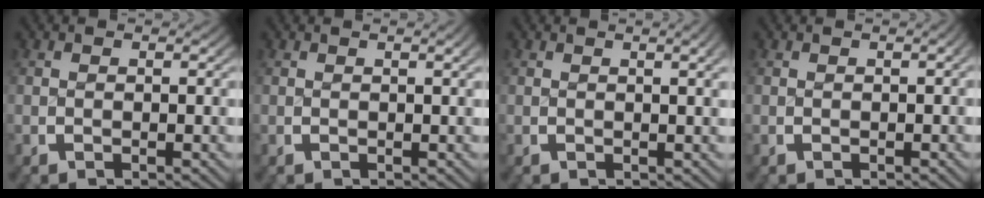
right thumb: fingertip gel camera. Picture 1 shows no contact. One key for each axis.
{"total": 0.6, "fx": 0.3, "fy": 0.0, "fz": 0.6, "tx": -0.008, "ty": 0.002, "tz": 0.005}
{"total": 1.5, "fx": 0.5, "fy": 0.2, "fz": 1.4, "tx": -0.017, "ty": 0.002, "tz": 0.009}
{"total": 0.5, "fx": 0.0, "fy": 0.2, "fz": 0.5, "tx": -0.005, "ty": 0.003, "tz": -0.001}